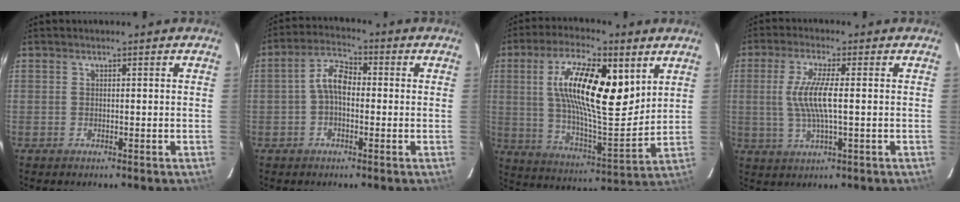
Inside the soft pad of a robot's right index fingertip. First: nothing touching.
{"total": 5.5, "force": [-0.6, 3.3, 4.3], "torque": [-0.084, 0.022, -0.014]}
{"total": 19.7, "force": [6.8, 6.5, 17.3], "torque": [-0.305, 0.006, 0.116]}
{"total": 7.8, "force": [0.2, 1.1, 7.7], "torque": [-0.153, -0.002, 0.004]}